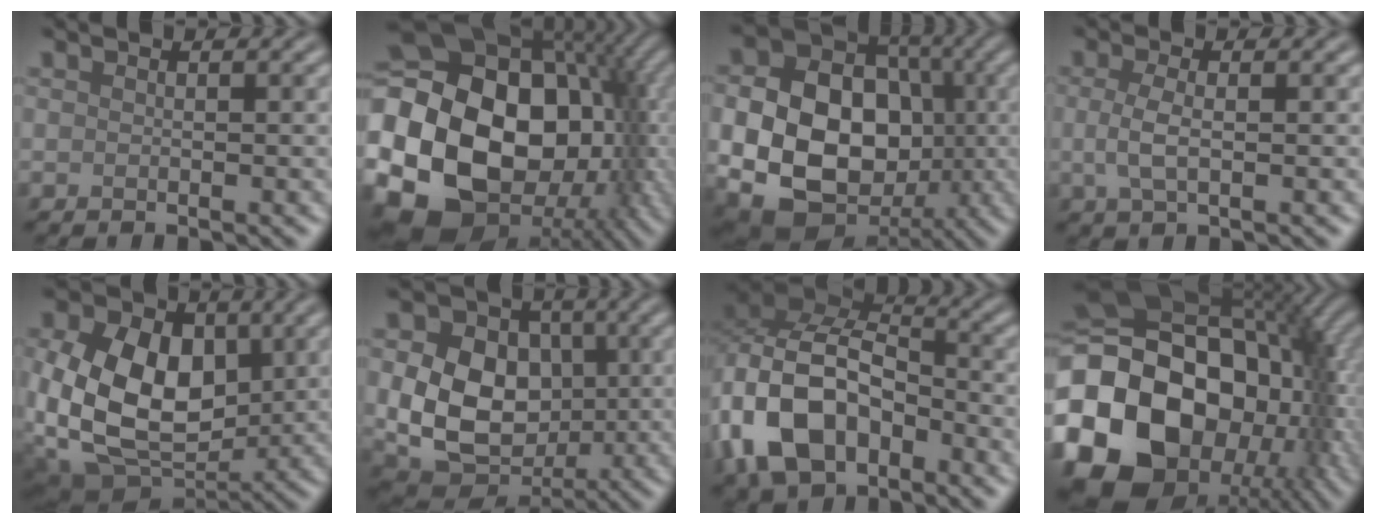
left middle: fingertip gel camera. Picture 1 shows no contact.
{"total": 22.3, "force": [-2.1, 16.8, 14.5], "torque": [-0.281, -0.018, -0.028]}
{"total": 16.5, "force": [-2.0, 13.2, 9.8], "torque": [-0.169, -0.016, -0.041]}
{"total": 2.5, "force": [0.0, 1.0, 2.3], "torque": [-0.054, -0.001, -0.004]}
{"total": 13.6, "force": [0.7, 9.7, 9.5], "torque": [-0.184, -0.014, 0.016]}
{"total": 10.6, "force": [-0.1, 8.1, 6.9], "torque": [-0.125, -0.014, 0.000]}
{"total": 10.9, "force": [-4.3, 6.8, 7.3], "torque": [-0.155, 0.003, -0.090]}
{"total": 21.6, "force": [-4.1, 15.7, 14.3], "torque": [-0.298, -0.009, -0.069]}